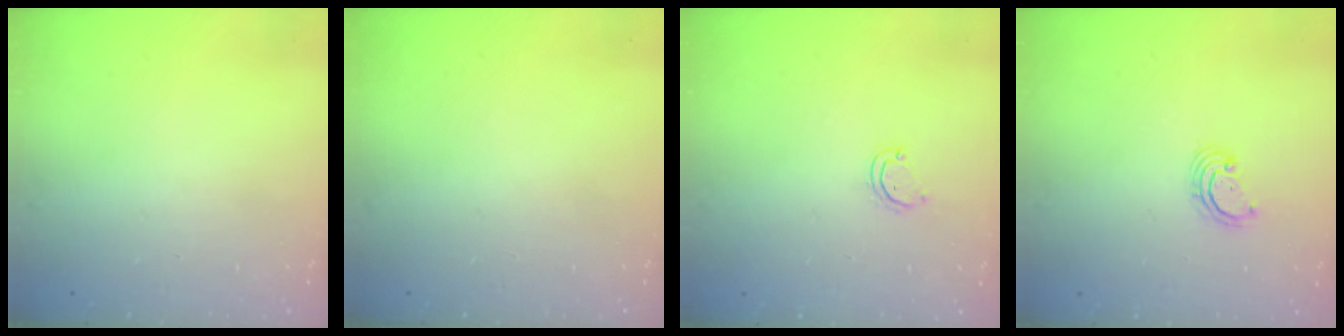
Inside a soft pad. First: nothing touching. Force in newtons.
{"total": 0.0}
{"total": 3.3, "press": 3.3, "slide": 0.2}
{"total": 2.8, "press": 2.8, "slide": 0.3}